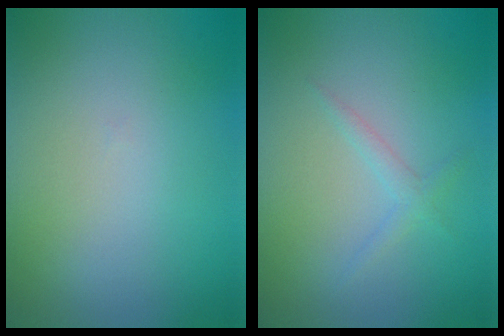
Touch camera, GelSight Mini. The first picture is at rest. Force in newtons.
{"total": 1.3, "press": 1.2, "slide": 0.1}